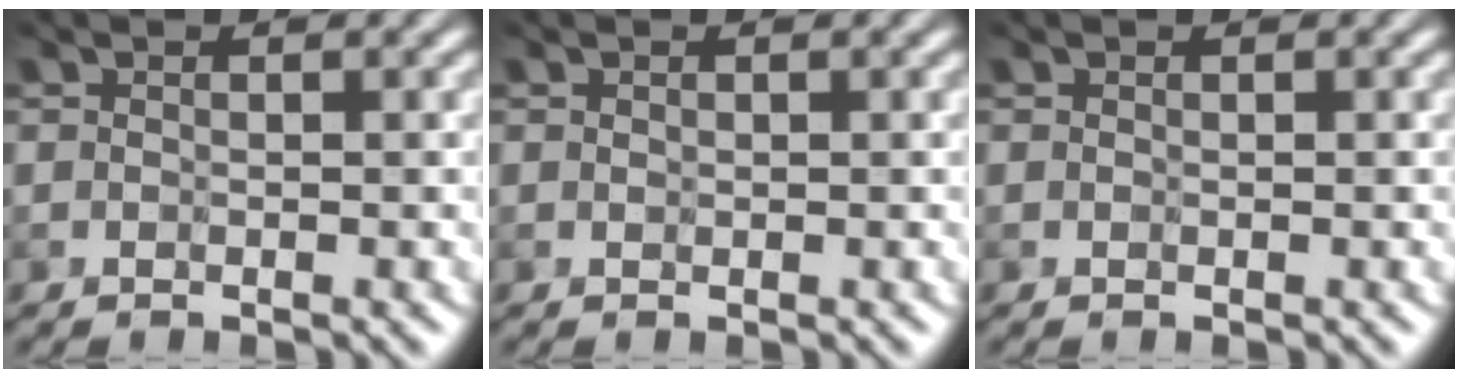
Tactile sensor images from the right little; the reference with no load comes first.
{"total": 0.5, "force": [0.4, 0.3, 0.1], "torque": [-0.002, 0.000, 0.009]}
{"total": 0.0}